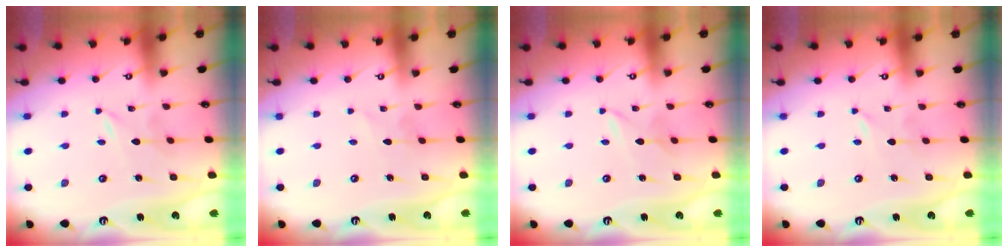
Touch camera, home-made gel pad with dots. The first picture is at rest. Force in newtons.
{"total": 1.5, "press": 1.5, "slide": 0.1}
{"total": 2.3, "press": 2.3, "slide": 0.3}
{"total": 0.0}